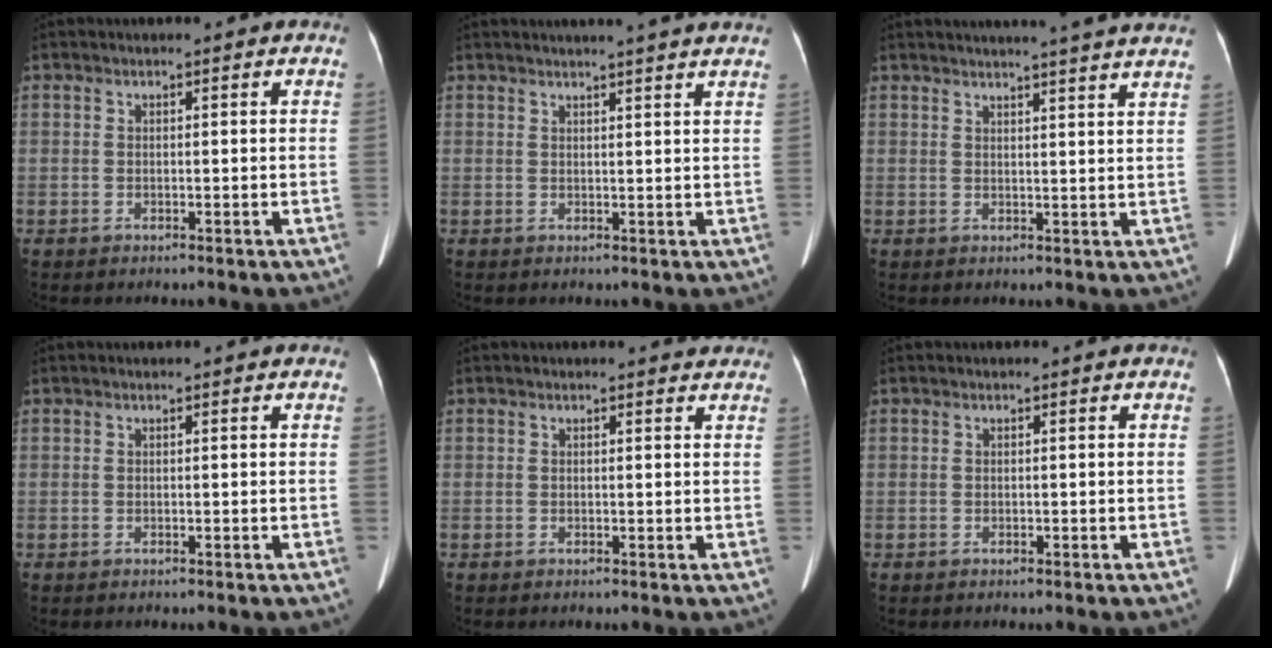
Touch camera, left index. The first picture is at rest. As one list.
[{"total": 8.0, "force": [7.1, -0.8, 3.6], "torque": [-0.046, 0.016, 0.070]}, {"total": 13.9, "force": [12.6, -0.8, 5.7], "torque": [-0.087, -0.015, 0.142]}, {"total": 0.6, "force": [0.5, 0.0, 0.2], "torque": [-0.001, 0.012, 0.008]}, {"total": 2.1, "force": [2.0, 0.5, 0.4], "torque": [-0.009, -0.003, 0.012]}, {"total": 0.0}]